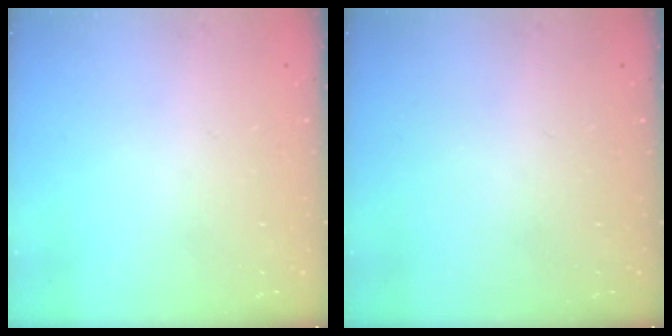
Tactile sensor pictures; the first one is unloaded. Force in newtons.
{"total": 0.0}